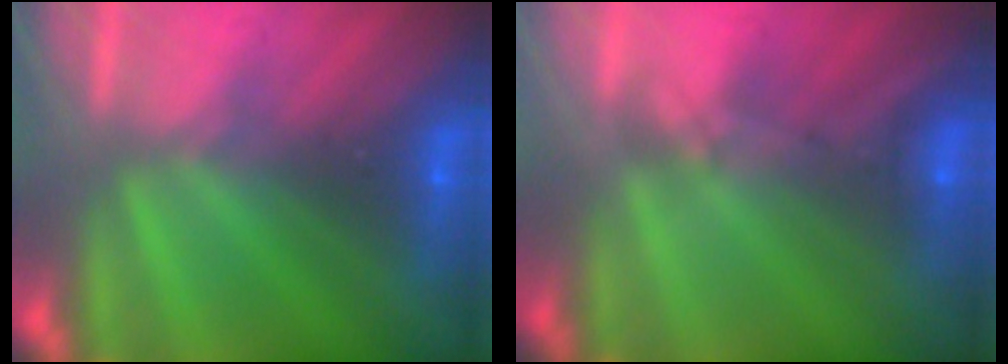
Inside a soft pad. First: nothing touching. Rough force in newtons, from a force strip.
{"total": 1.6}